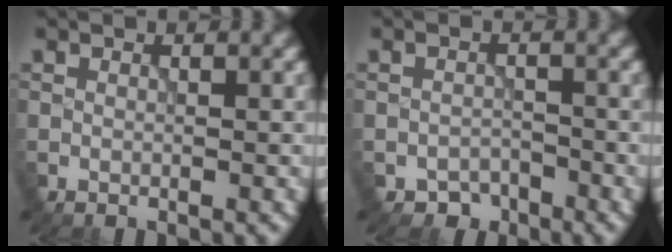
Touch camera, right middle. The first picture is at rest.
{"total": 2.0, "force": [-1.6, 1.2, 0.2], "torque": [0.005, 0.001, -0.028]}